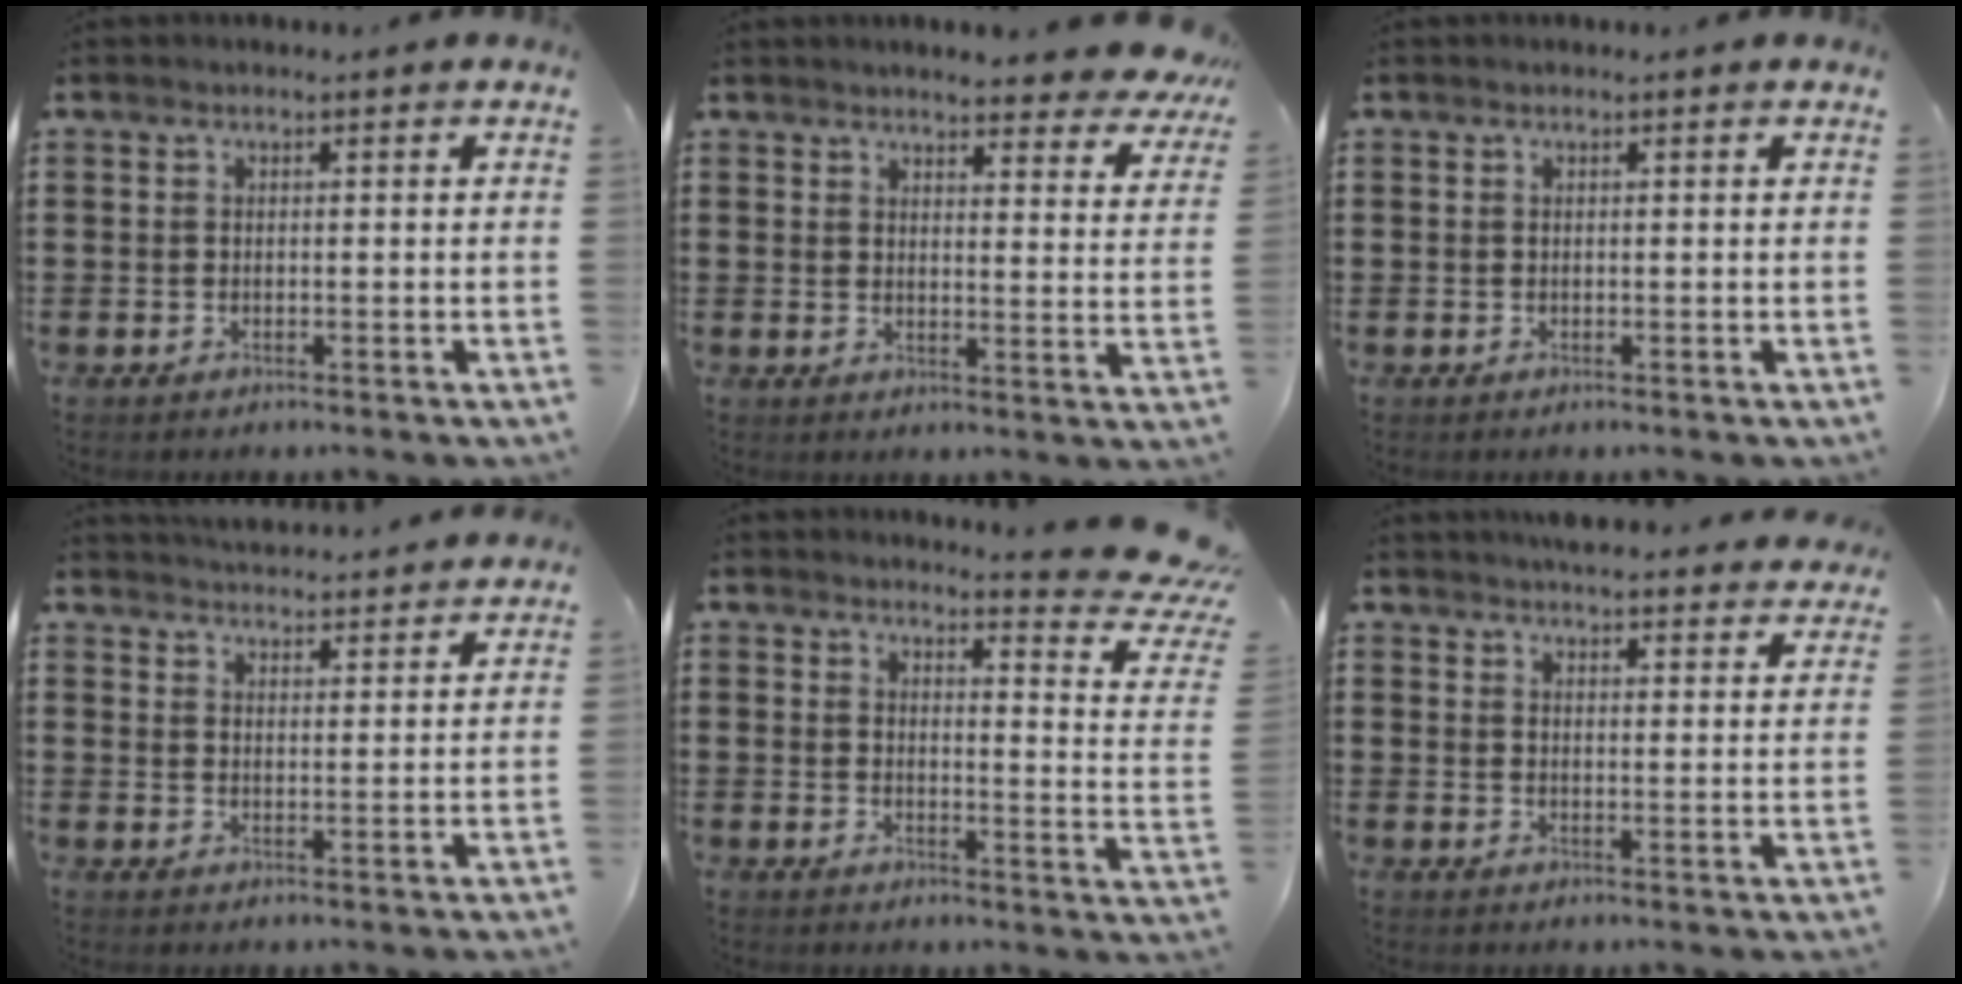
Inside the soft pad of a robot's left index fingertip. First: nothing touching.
{"total": 4.6, "force": [4.4, -0.2, 1.4], "torque": [-0.037, -0.022, 0.075]}
{"total": 0.0}
{"total": 4.0, "force": [4.0, -0.2, 0.1], "torque": [-0.017, -0.026, 0.069]}
{"total": 5.8, "force": [5.0, 0.0, 3.0], "torque": [-0.048, -0.042, 0.080]}
{"total": 4.5, "force": [4.5, -0.2, 0.5], "torque": [-0.021, -0.026, 0.080]}